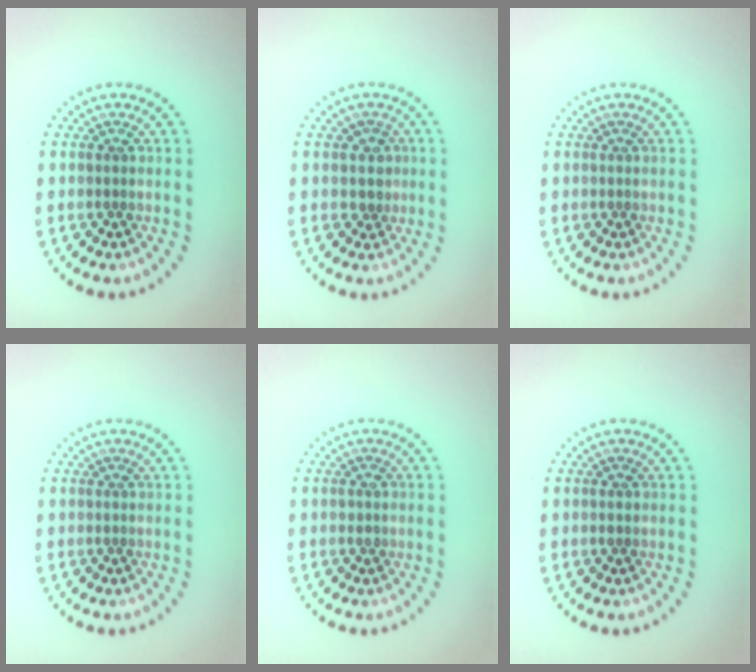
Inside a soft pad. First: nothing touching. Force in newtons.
{"total": 1.4, "press": 1.0, "slide": 0.9}
{"total": 0.0}
{"total": 0.0}
{"total": 0.8, "press": 0.8, "slide": 0.2}
{"total": 0.7, "press": 0.7, "slide": 0.1}